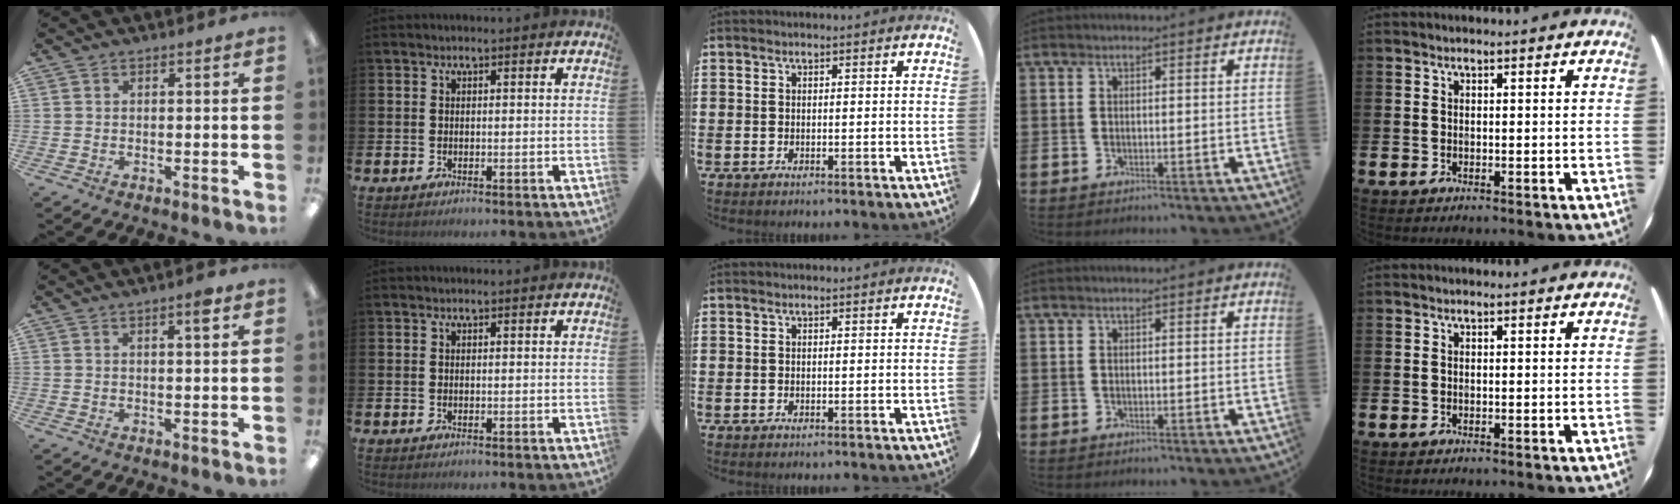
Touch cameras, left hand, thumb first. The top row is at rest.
{"thumb": {"total": 3.0, "force": [1.7, 0.5, 2.4], "torque": [-0.034, -0.004, 0.024]}}